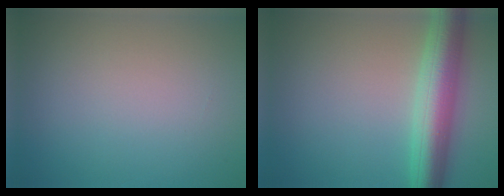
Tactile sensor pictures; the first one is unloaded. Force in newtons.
{"total": 6.8, "press": 6.8, "slide": 0.1}